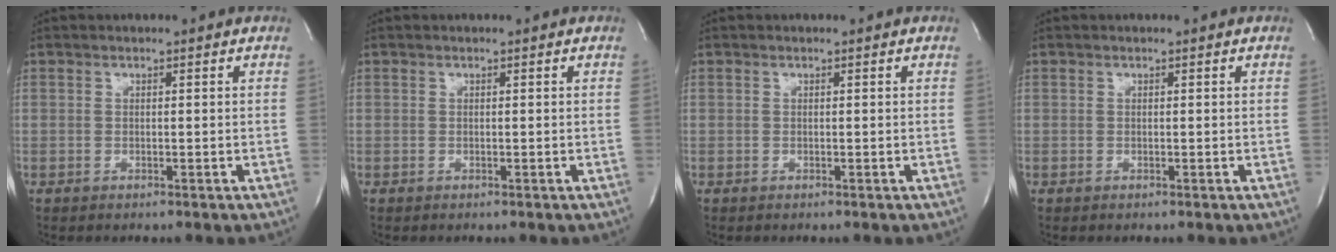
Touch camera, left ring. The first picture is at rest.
{"total": 0.0}
{"total": 0.0}
{"total": 0.0}